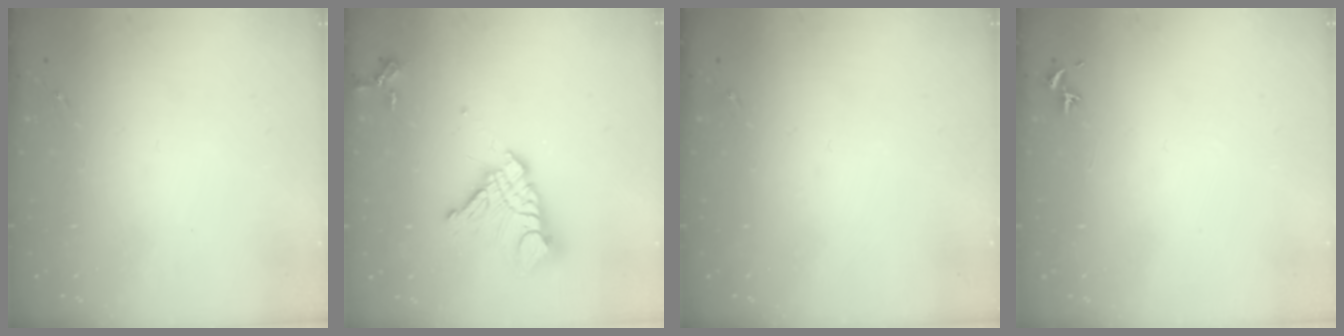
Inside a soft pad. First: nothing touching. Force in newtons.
{"total": 15.7, "press": 15.6, "slide": 1.8}
{"total": 0.0}
{"total": 0.8, "press": 0.7, "slide": 0.3}